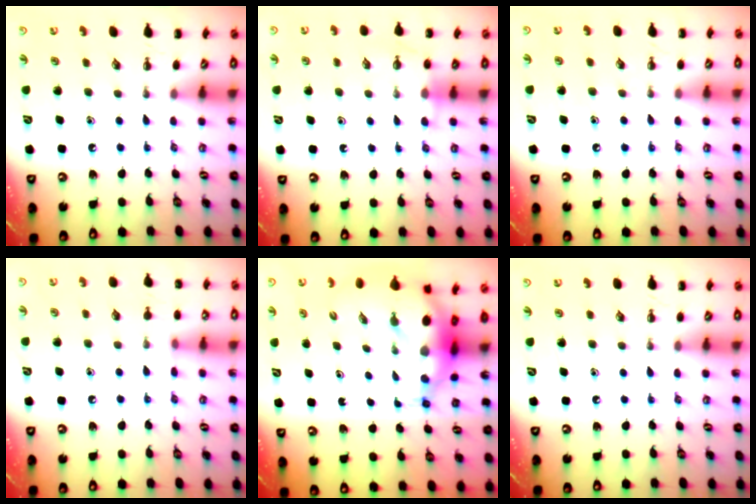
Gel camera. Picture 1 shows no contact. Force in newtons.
{"total": 6.3, "press": 6.1, "slide": 1.3}
{"total": 6.3, "press": 6.0, "slide": 1.8}
{"total": 7.2, "press": 6.7, "slide": 2.7}
{"total": 9.8, "press": 9.5, "slide": 2.3}
{"total": 0.0}